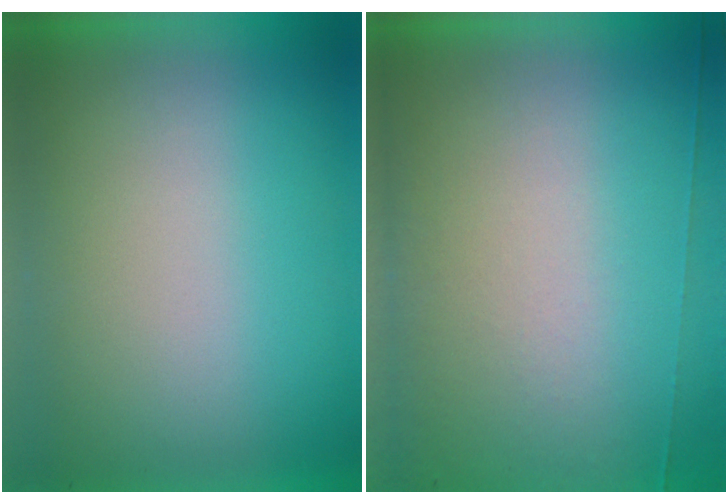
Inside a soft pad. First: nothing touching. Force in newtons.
{"total": 7.1}